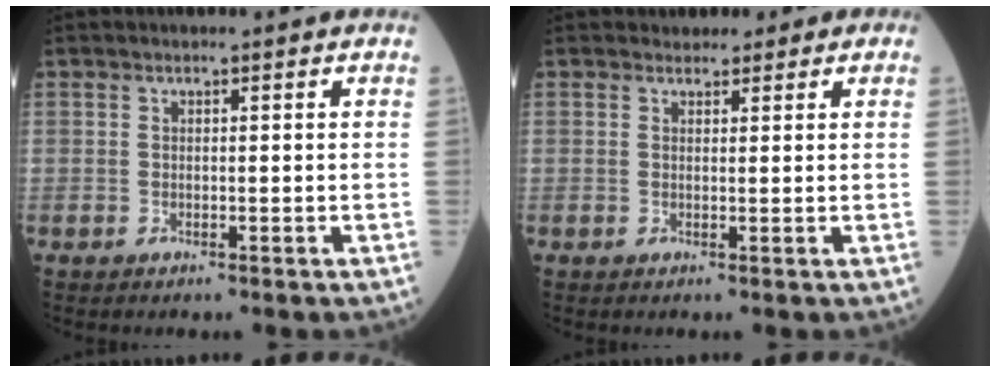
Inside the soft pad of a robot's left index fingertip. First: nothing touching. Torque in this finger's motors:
{"motor_torque": [0.22, -0.22, 0.09, 0.03]}